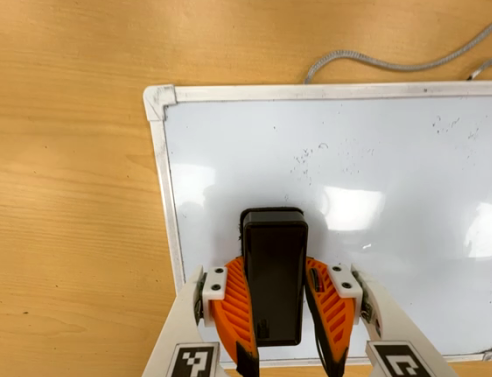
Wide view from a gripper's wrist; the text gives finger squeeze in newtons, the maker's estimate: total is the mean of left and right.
{"total": 10.9, "left": 10.4, "right": 11.5}